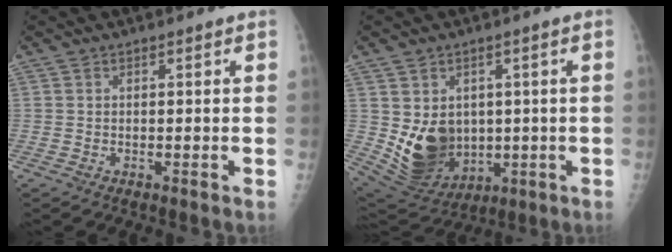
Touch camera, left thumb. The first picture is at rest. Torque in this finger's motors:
{"motor_torque": [0.11, 0.17, 0.70, -0.14, 0.11]}